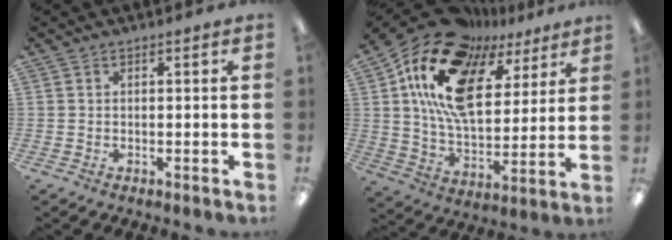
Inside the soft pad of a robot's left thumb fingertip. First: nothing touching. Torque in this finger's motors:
{"motor_torque": [0.92, 2.30, 1.44, -1.33, 0.26]}